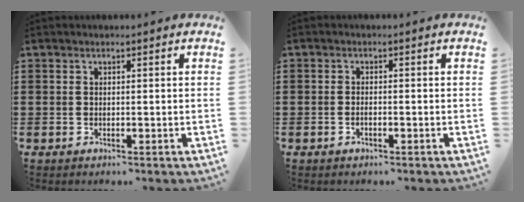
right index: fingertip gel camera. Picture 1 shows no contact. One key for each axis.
{"total": 0.9, "fx": -0.6, "fy": 0.3, "fz": 0.7, "tx": -0.015, "ty": -0.005, "tz": -0.009}